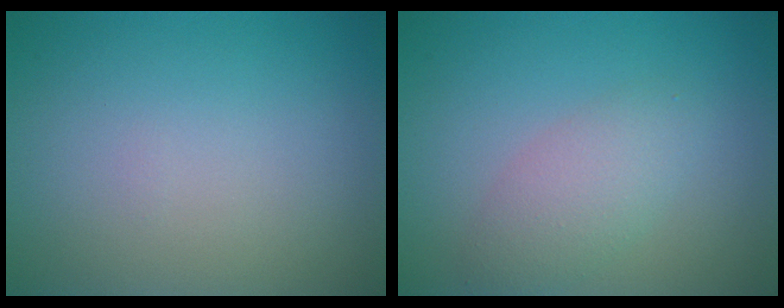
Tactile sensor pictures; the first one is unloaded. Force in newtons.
{"total": 2.9, "press": 2.9, "slide": 0.2}